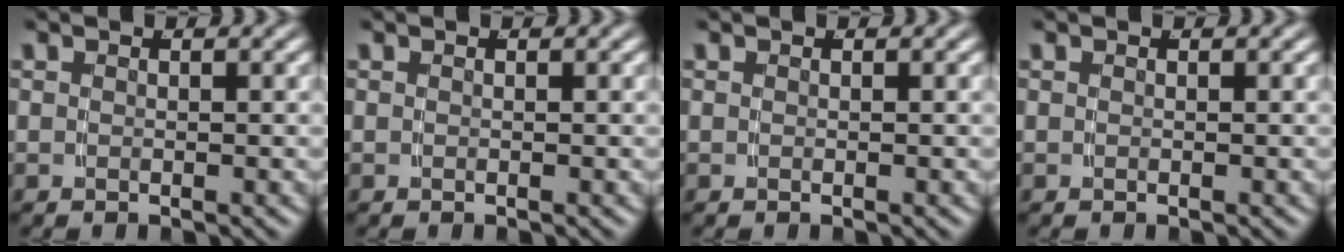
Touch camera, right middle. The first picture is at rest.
{"total": 0.0}
{"total": 0.0}
{"total": 0.0}